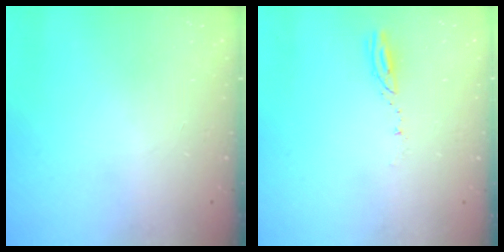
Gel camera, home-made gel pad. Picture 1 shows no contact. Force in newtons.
{"total": 3.2, "press": 3.2, "slide": 0.4}